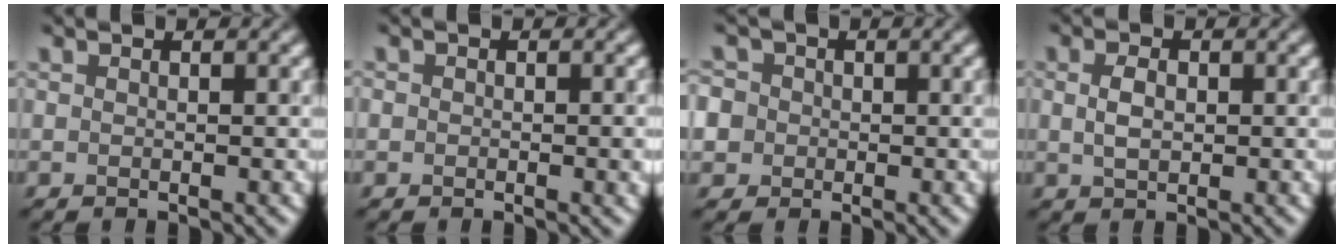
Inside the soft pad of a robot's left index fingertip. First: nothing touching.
{"total": 1.7, "force": [-0.2, 1.1, 1.3], "torque": [-0.010, -0.005, -0.004]}
{"total": 5.8, "force": [0.2, 5.4, 2.0], "torque": [-0.046, 0.031, -0.028]}
{"total": 2.1, "force": [0.2, 1.3, 1.6], "torque": [-0.034, 0.002, 0.003]}